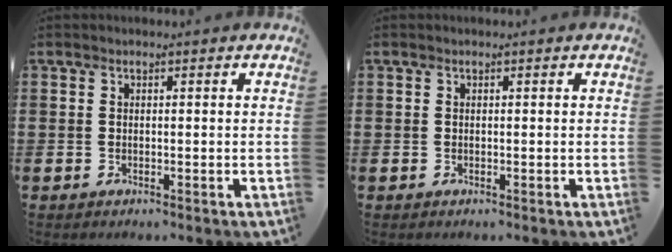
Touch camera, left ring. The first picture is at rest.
{"total": 0.0}